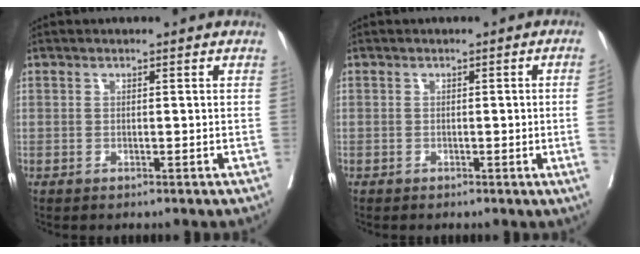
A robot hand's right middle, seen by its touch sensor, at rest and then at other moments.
{"total": 2.5, "force": [-0.3, -0.8, 2.4], "torque": [-0.030, -0.004, -0.003]}